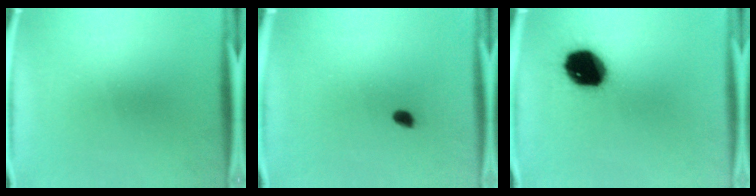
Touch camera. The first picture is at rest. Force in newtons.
{"total": 1.6}
{"total": 16.3}